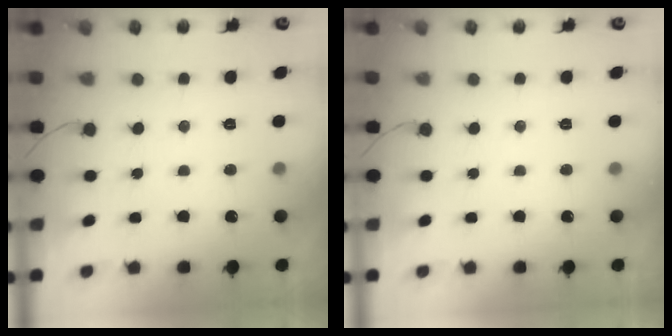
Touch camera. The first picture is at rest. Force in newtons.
{"total": 0.0}